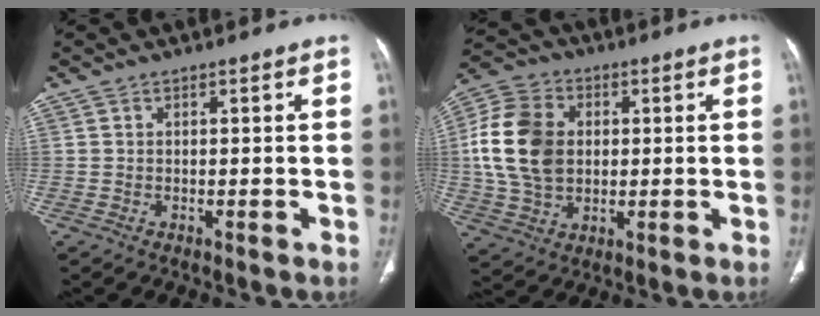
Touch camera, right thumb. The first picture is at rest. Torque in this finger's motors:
{"motor_torque": [1.90, 1.73, 0.70, -0.92, 0.26]}